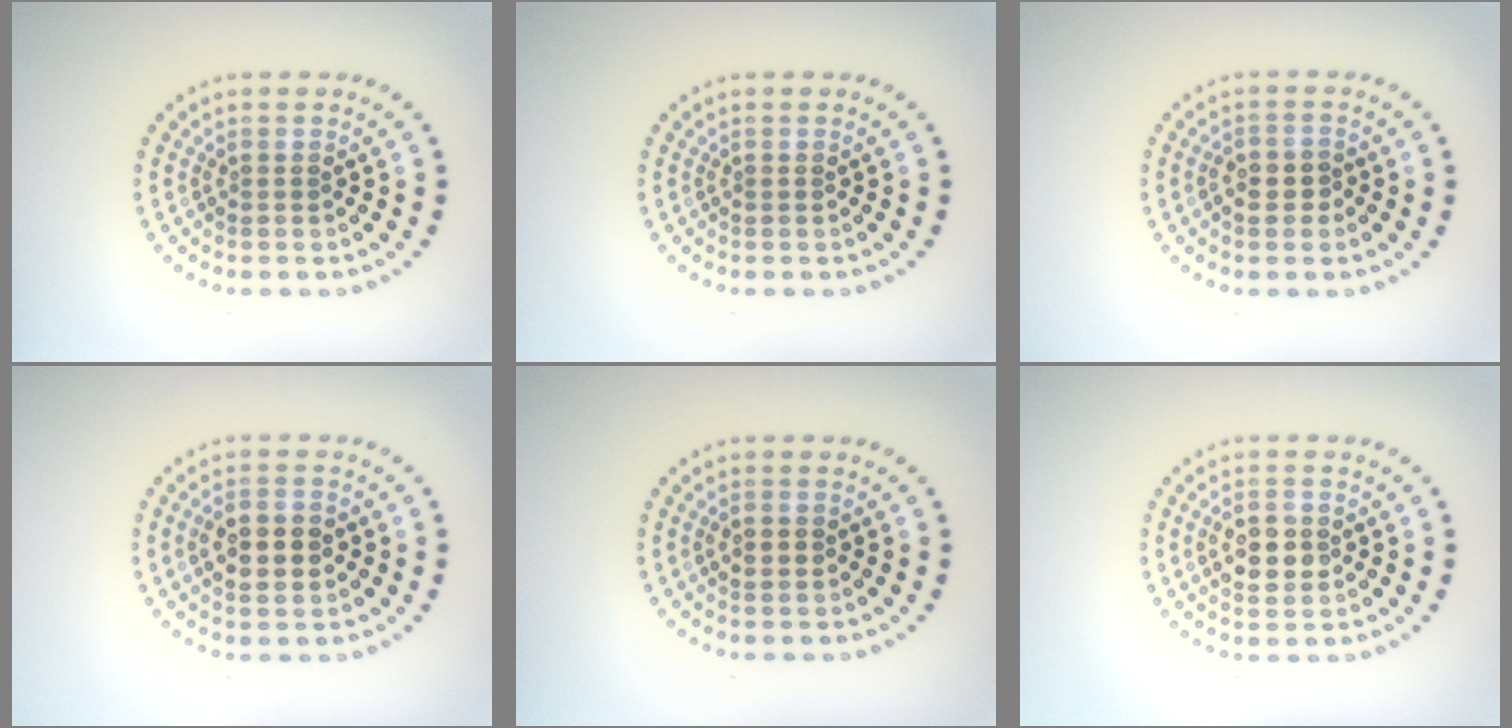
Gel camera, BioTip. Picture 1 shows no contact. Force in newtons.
{"total": 0.0}
{"total": 2.1, "press": 2.0, "slide": 0.6}
{"total": 4.2, "press": 4.2, "slide": 0.2}
{"total": 1.7, "press": 1.7, "slide": 0.2}
{"total": 3.2, "press": 3.2, "slide": 0.2}